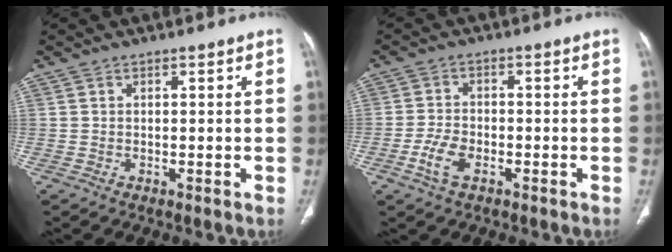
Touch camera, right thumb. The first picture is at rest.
{"total": 8.2, "force": [-3.9, 4.4, 5.7], "torque": [-0.123, 0.015, -0.075]}